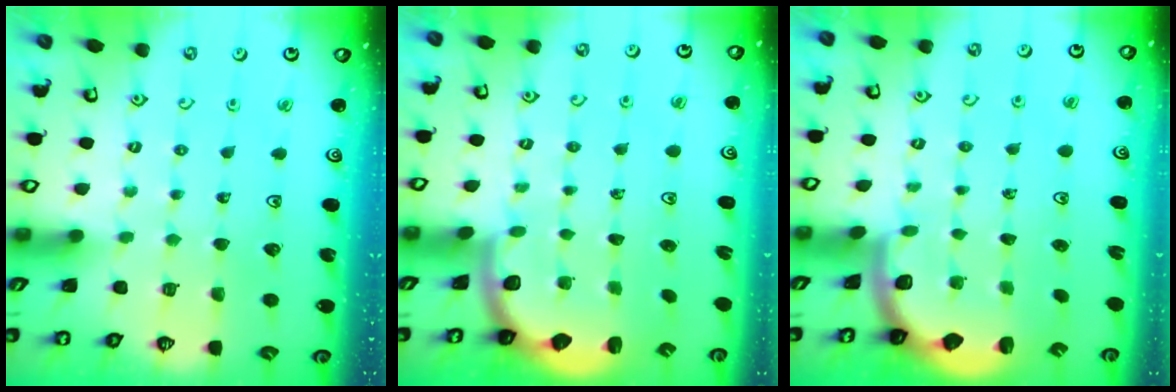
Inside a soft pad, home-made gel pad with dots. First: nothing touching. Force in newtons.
{"total": 2.2, "press": 2.0, "slide": 1.1}
{"total": 1.9, "press": 1.8, "slide": 0.5}